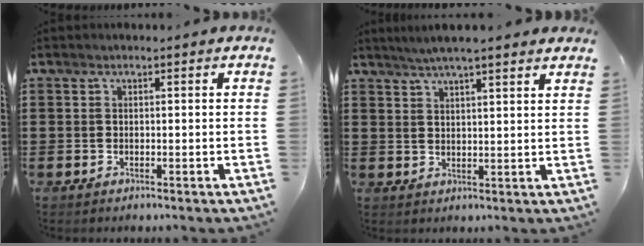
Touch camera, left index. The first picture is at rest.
{"total": 4.1, "force": [3.5, -0.3, 2.0], "torque": [-0.048, -0.008, 0.061]}